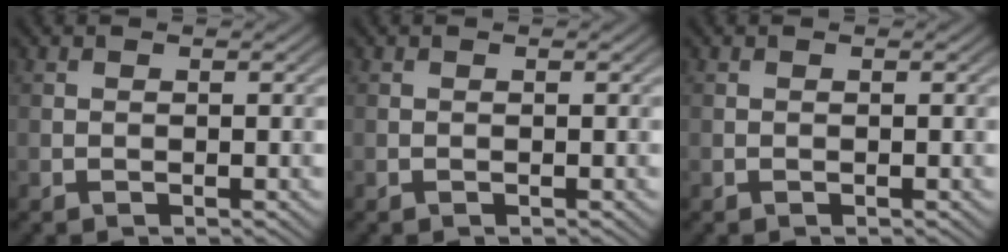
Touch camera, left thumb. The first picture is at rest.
{"total": 0.0}
{"total": 0.0}